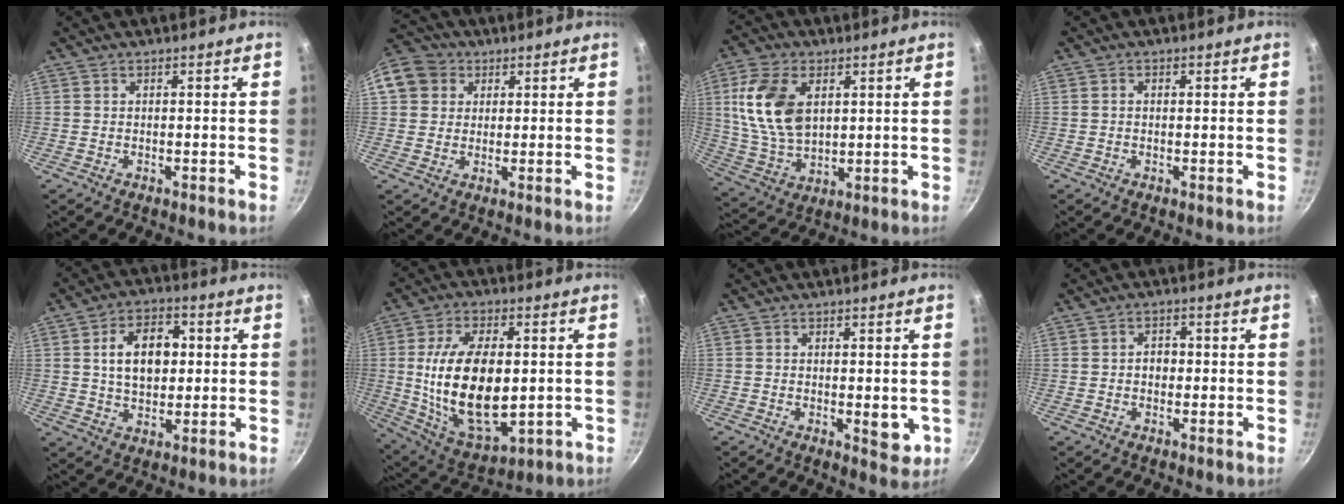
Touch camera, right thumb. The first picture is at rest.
{"total": 10.5, "force": [3.3, 9.1, 4.1], "torque": [-0.067, 0.021, 0.050]}
{"total": 14.7, "force": [3.8, 9.1, 10.9], "torque": [-0.196, -0.013, 0.083]}
{"total": 0.7, "force": [0.1, 0.6, 0.4], "torque": [-0.007, 0.005, 0.001]}
{"total": 11.3, "force": [1.7, 7.5, 8.2], "torque": [-0.107, 0.007, 0.025]}
{"total": 20.9, "force": [-0.1, 11.6, 17.4], "torque": [-0.300, -0.005, 0.015]}
{"total": 4.6, "force": [-0.5, 2.3, 3.9], "torque": [-0.048, -0.011, -0.006]}
{"total": 2.8, "force": [-0.2, 2.2, 1.6], "torque": [-0.009, 0.007, -0.004]}